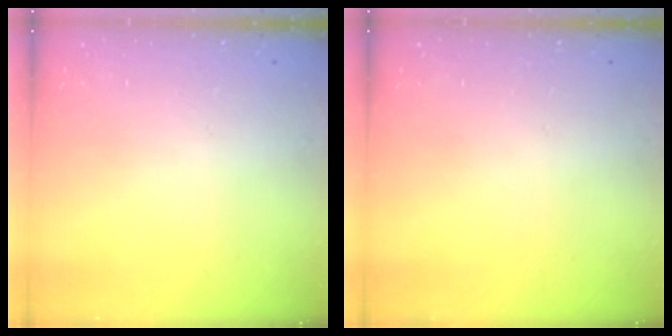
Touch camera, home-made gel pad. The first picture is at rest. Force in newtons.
{"total": 0.0}